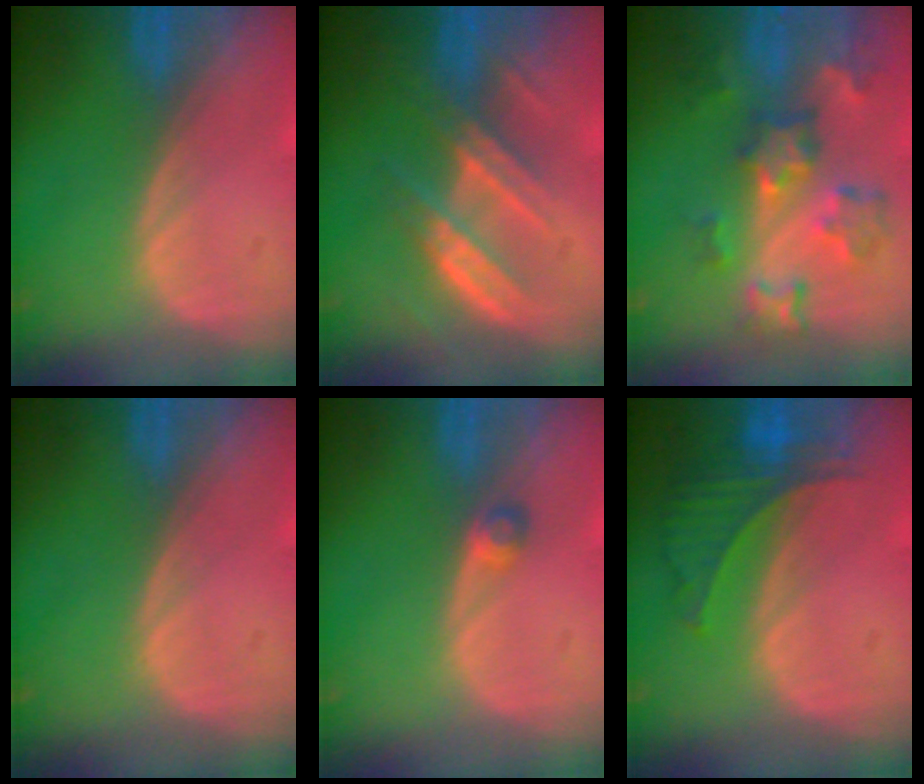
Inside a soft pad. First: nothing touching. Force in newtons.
{"total": 7.2, "press": 6.7, "slide": 2.7}
{"total": 9.0, "press": 7.9, "slide": 4.3}
{"total": 0.0}
{"total": 1.8, "press": 1.6, "slide": 0.8}
{"total": 6.3, "press": 5.9, "slide": 2.2}